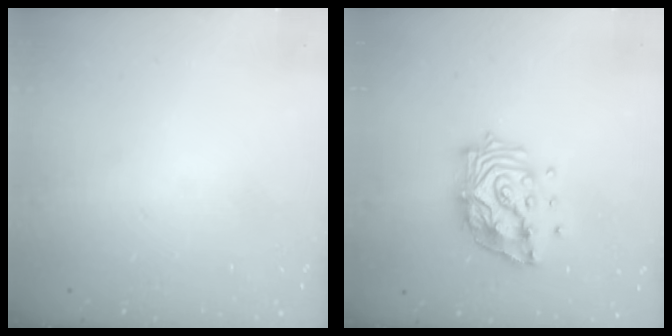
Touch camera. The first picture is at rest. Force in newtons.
{"total": 14.5, "press": 14.4, "slide": 1.6}